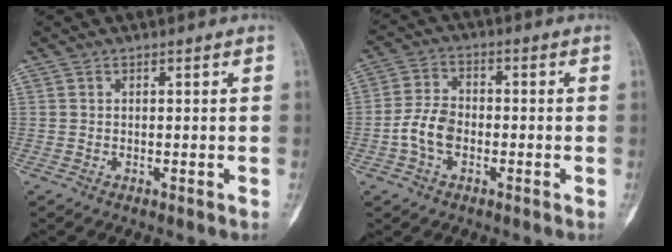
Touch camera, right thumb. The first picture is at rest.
{"total": 6.7, "force": [-1.9, 4.5, 4.6], "torque": [-0.080, 0.021, -0.045]}